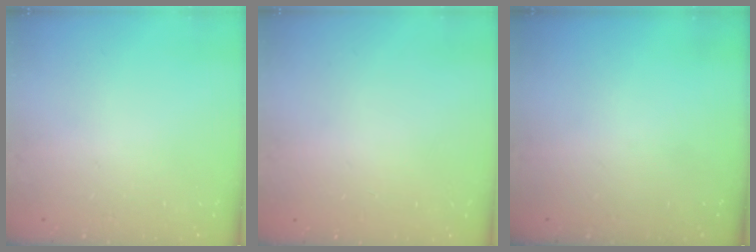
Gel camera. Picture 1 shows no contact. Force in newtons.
{"total": 0.0}
{"total": 0.0}